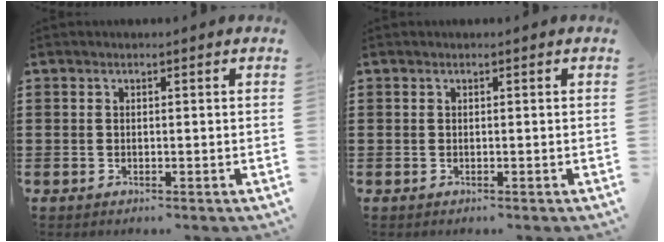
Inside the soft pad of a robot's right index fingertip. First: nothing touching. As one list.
[{"total": 0.0}]